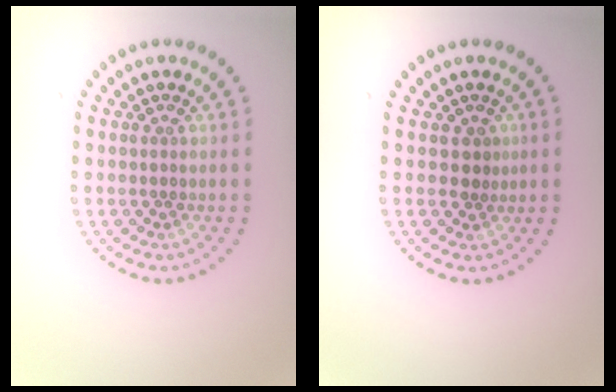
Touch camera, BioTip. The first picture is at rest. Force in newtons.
{"total": 1.3, "press": 1.0, "slide": 0.9}